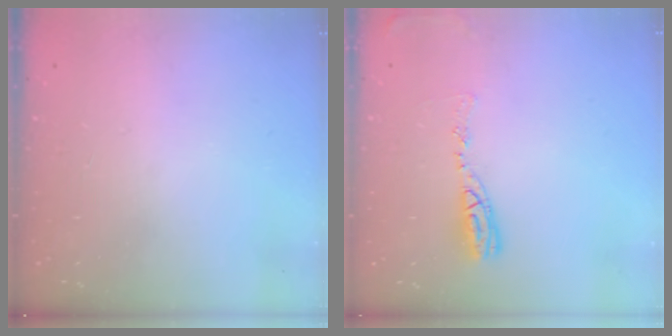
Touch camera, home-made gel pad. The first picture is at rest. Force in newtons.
{"total": 8.9, "press": 8.9, "slide": 0.8}